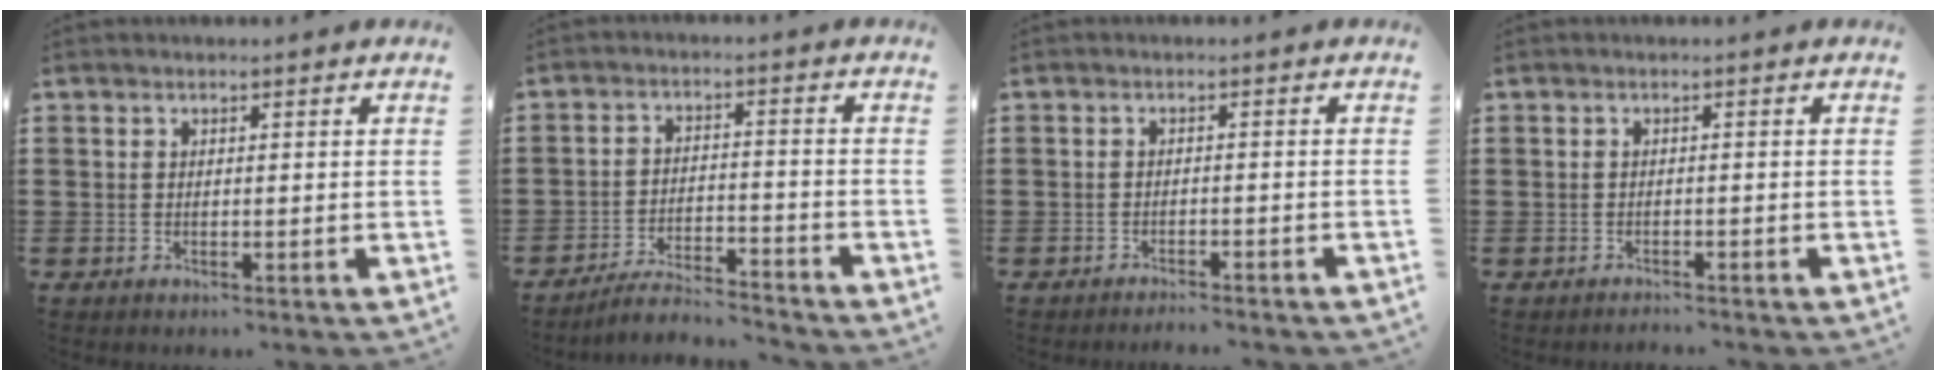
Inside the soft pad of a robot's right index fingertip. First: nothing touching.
{"total": 4.9, "force": [-4.7, 0.3, 1.2], "torque": [-0.030, 0.000, -0.095]}
{"total": 1.6, "force": [-1.6, -0.1, 0.2], "torque": [-0.006, 0.003, -0.032]}
{"total": 0.9, "force": [-0.9, 0.1, -0.1], "torque": [-0.002, 0.001, -0.020]}